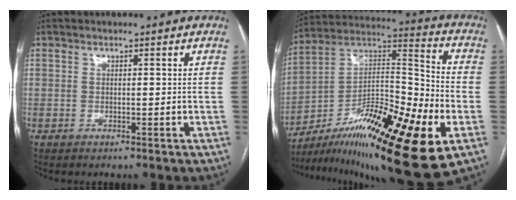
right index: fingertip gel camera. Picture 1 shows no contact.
{"total": 25.5, "force": [-12.5, 3.8, 21.9], "torque": [-0.333, -0.002, -0.201]}